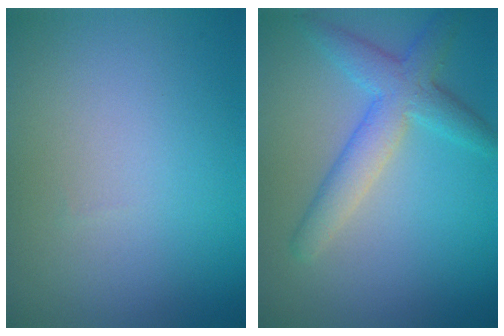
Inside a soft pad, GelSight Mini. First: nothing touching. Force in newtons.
{"total": 4.3, "press": 4.3, "slide": 0.1}